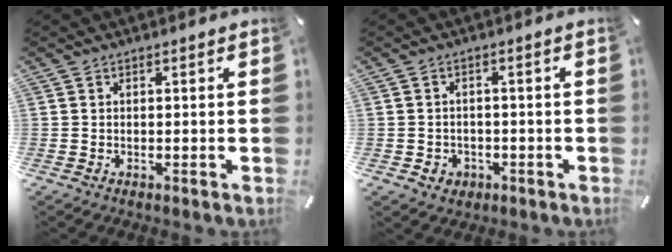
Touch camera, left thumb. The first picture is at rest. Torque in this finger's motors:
{"motor_torque": [0.54, 0.57, 0.03, 0.03, 0.00]}